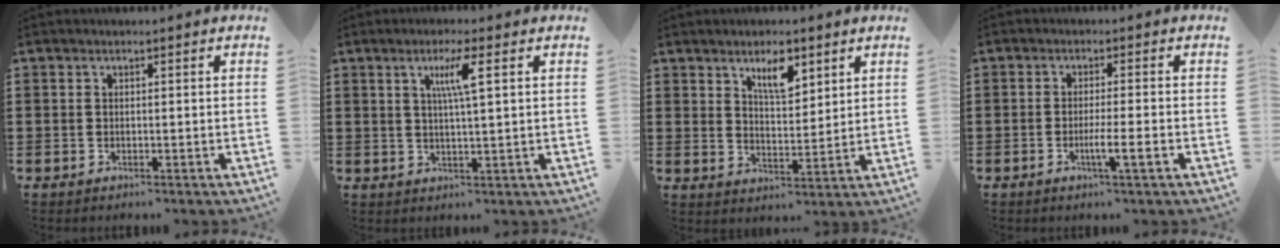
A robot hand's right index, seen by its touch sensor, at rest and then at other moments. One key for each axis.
{"total": 4.8, "fx": 1.8, "fy": 0.1, "fz": 4.5, "tx": -0.092, "ty": 0.002, "tz": 0.025}
{"total": 5.8, "fx": 3.7, "fy": 2.2, "fz": 4.0, "tx": -0.063, "ty": -0.003, "tz": 0.059}
{"total": 3.8, "fx": -1.5, "fy": -0.1, "fz": 3.6, "tx": -0.059, "ty": -0.011, "tz": -0.026}